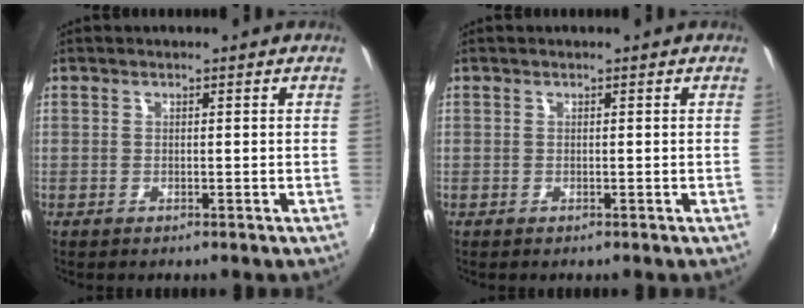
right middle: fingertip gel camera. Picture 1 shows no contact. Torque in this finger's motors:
{"motor_torque": [0.14, -0.24, -0.05, 0.00]}